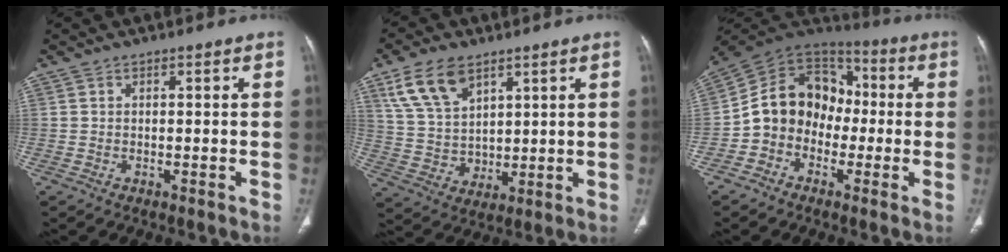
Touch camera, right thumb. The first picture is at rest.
{"total": 11.8, "force": [6.6, 7.3, 6.5], "torque": [-0.106, -0.025, 0.141]}
{"total": 14.0, "force": [-2.2, 11.5, 7.7], "torque": [-0.097, 0.051, -0.053]}